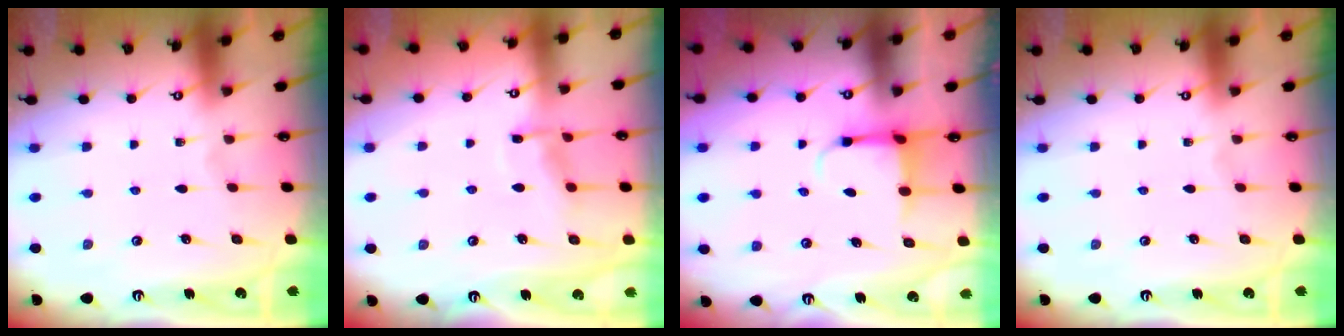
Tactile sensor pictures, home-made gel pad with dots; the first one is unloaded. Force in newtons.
{"total": 7.8, "press": 7.7, "slide": 0.8}
{"total": 3.9, "press": 3.7, "slide": 1.2}
{"total": 0.0}